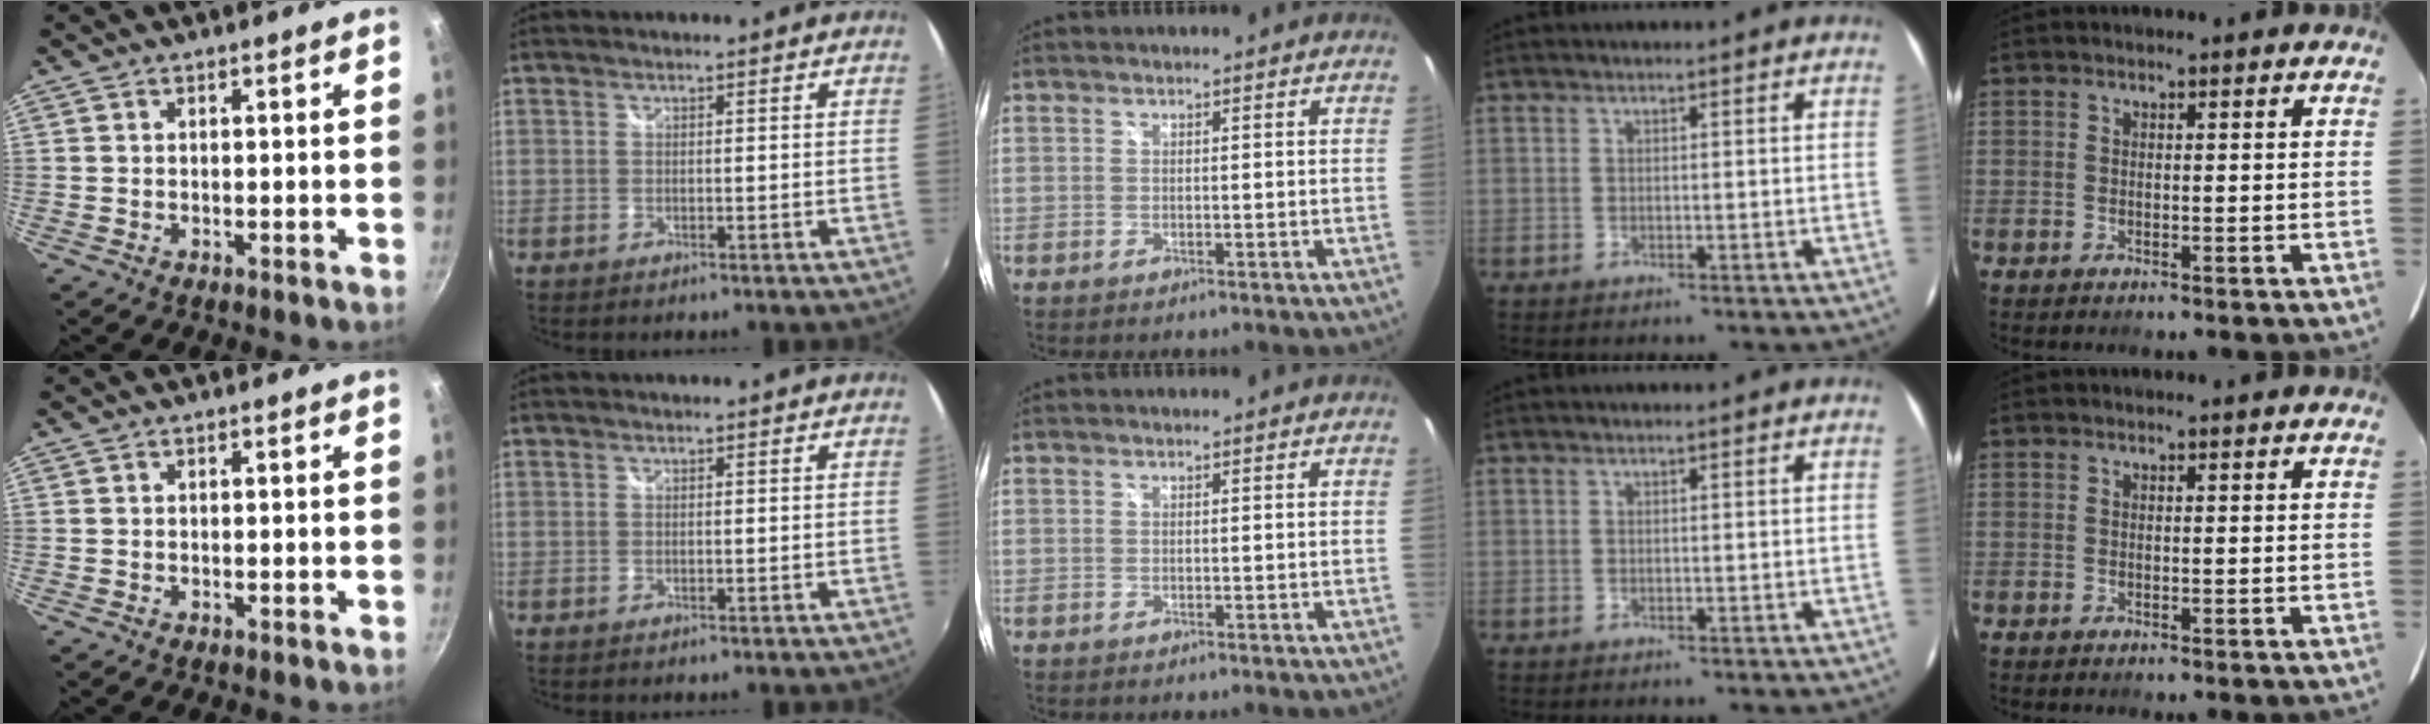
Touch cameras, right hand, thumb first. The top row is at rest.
{}